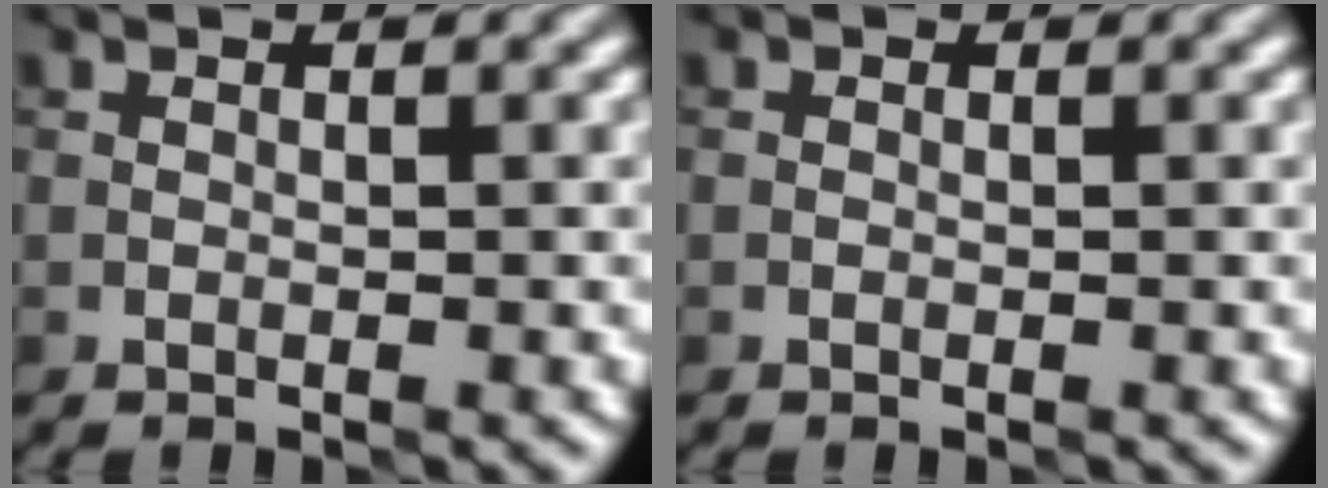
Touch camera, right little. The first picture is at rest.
{"total": 0.0}